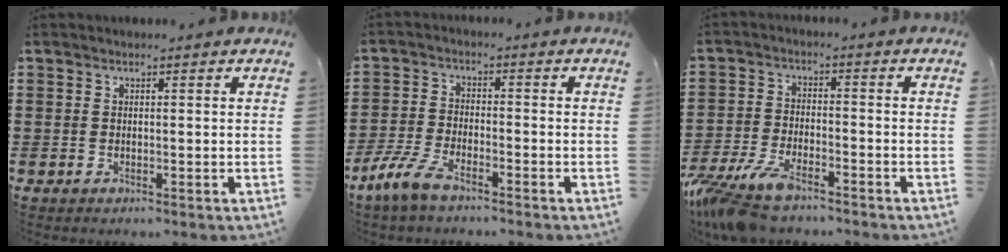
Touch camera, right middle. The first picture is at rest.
{"total": 5.8, "force": [-4.5, 1.4, 3.5], "torque": [-0.097, -0.013, -0.092]}
{"total": 7.1, "force": [-6.0, 1.6, 3.5], "torque": [-0.093, -0.006, -0.120]}